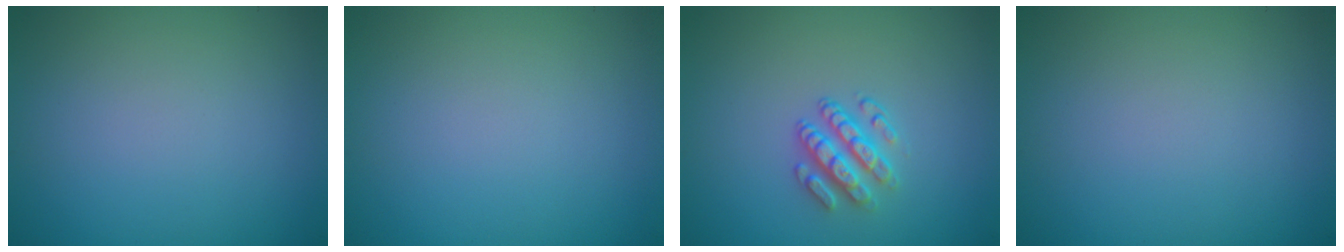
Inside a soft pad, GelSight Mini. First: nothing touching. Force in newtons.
{"total": 0.0}
{"total": 2.9, "press": 2.5, "slide": 1.5}
{"total": 0.0}